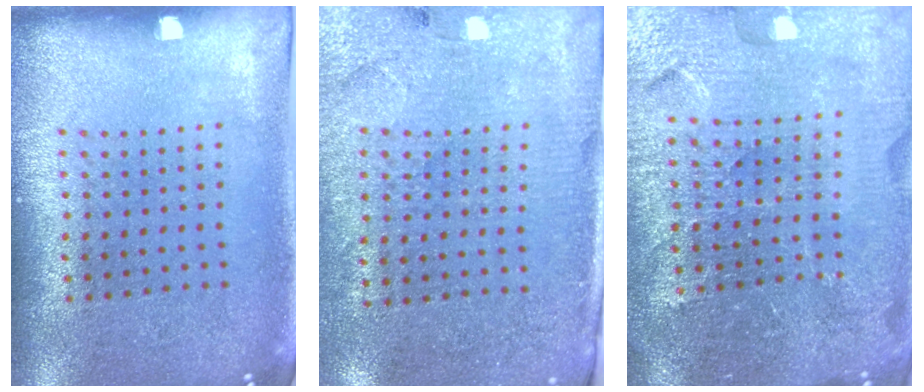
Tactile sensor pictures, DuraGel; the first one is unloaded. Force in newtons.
{"total": 2.9, "press": 2.7, "slide": 1.1}
{"total": 5.1, "press": 4.7, "slide": 1.9}